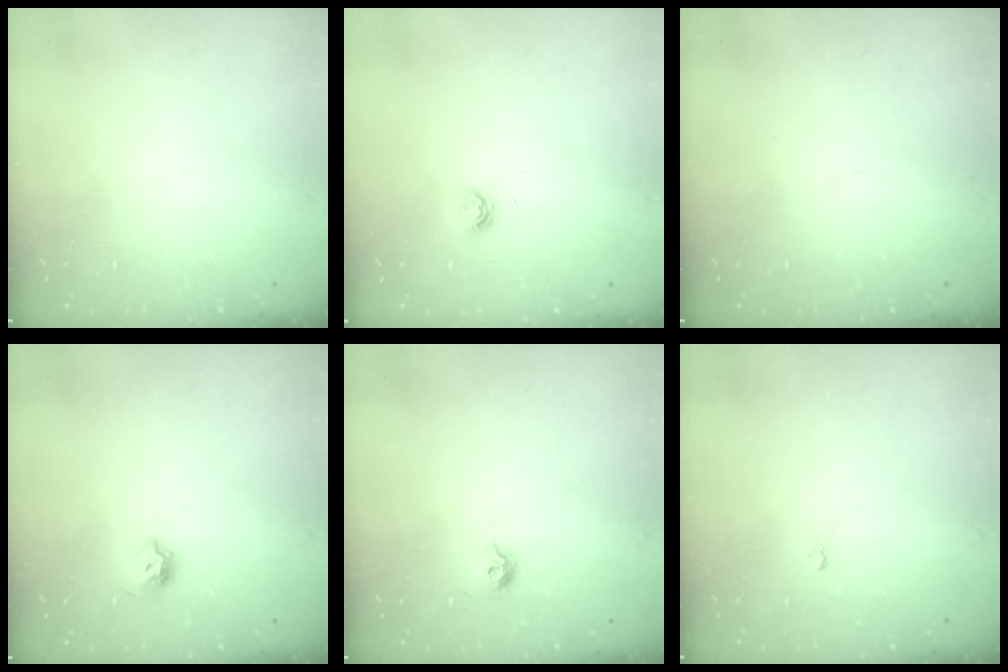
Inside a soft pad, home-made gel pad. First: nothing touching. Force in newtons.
{"total": 4.5, "press": 4.5, "slide": 0.5}
{"total": 0.0}
{"total": 5.7, "press": 5.6, "slide": 1.0}
{"total": 6.1, "press": 6.0, "slide": 0.9}
{"total": 2.0, "press": 2.0, "slide": 0.4}